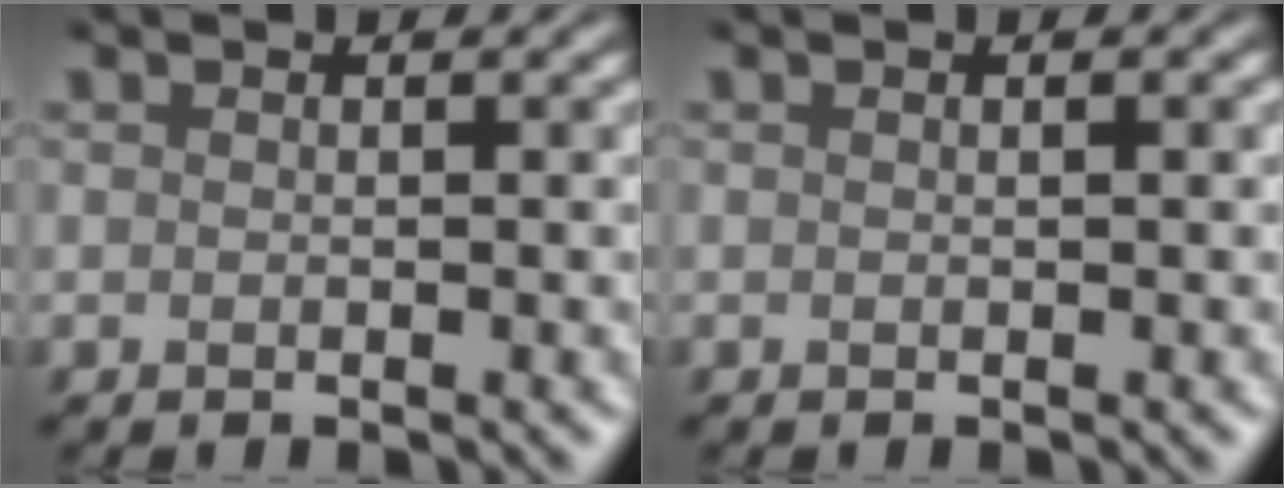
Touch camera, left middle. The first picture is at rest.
{"total": 1.5, "force": [0.6, 0.8, 1.1], "torque": [0.003, 0.006, -0.009]}